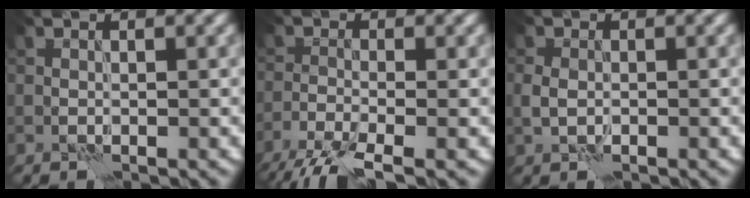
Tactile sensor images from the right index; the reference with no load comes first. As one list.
[{"total": 5.9, "force": [-4.4, 1.2, 3.7], "torque": [-0.068, -0.019, -0.092]}, {"total": 1.5, "force": [-0.3, 1.1, 1.0], "torque": [-0.022, 0.000, -0.007]}]